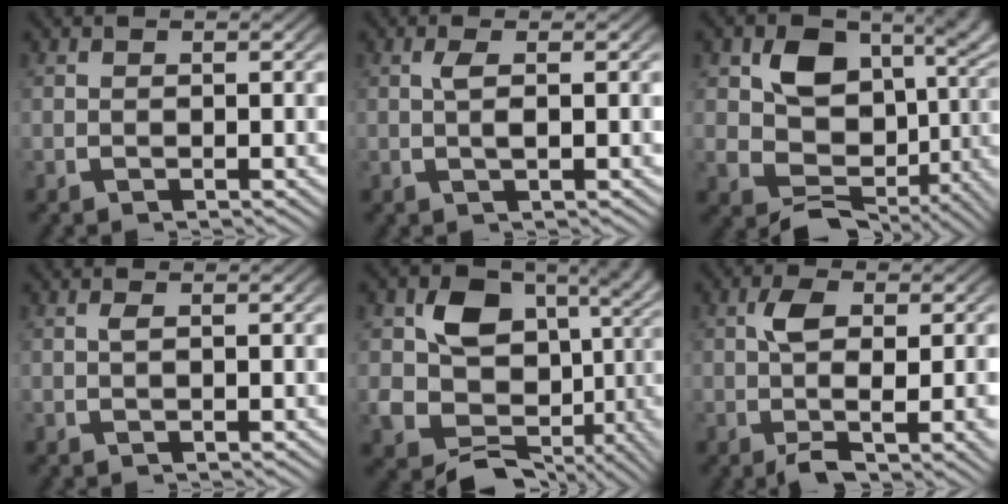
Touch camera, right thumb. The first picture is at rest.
{"total": 1.6, "force": [0.4, 0.2, 1.6], "torque": [-0.031, 0.002, 0.009]}
{"total": 11.5, "force": [-1.0, 8.8, 7.3], "torque": [-0.133, -0.051, 0.005]}
{"total": 0.6, "force": [0.1, -0.1, 0.5], "torque": [-0.013, 0.000, 0.007]}
{"total": 13.6, "force": [-1.3, 10.8, 8.2], "torque": [-0.166, -0.060, -0.002]}
{"total": 4.2, "force": [-0.2, 1.6, 3.8], "torque": [-0.068, -0.006, -0.002]}